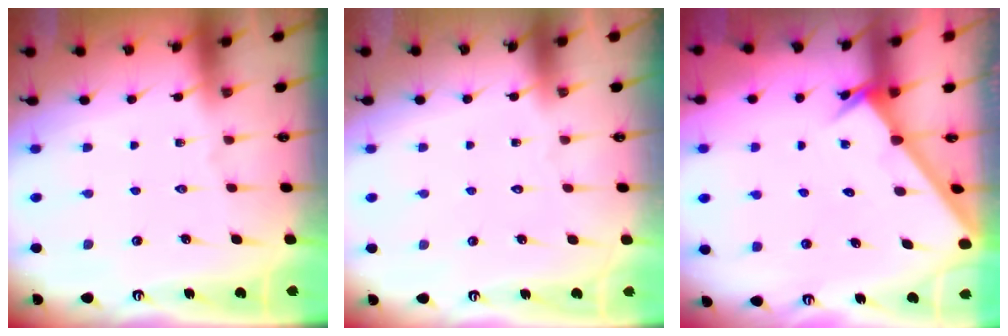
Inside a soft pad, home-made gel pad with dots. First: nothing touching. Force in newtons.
{"total": 1.6, "press": 1.6, "slide": 0.1}
{"total": 1.8, "press": 1.8, "slide": 0.2}